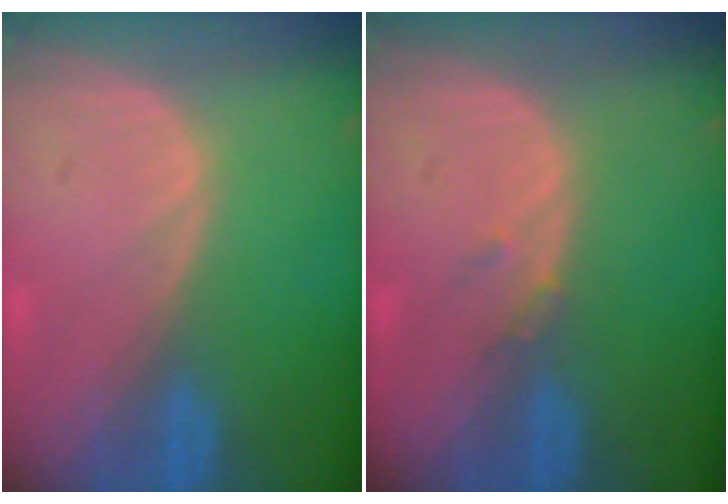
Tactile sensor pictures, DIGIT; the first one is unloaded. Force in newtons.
{"total": 1.3, "press": 1.1, "slide": 0.7}